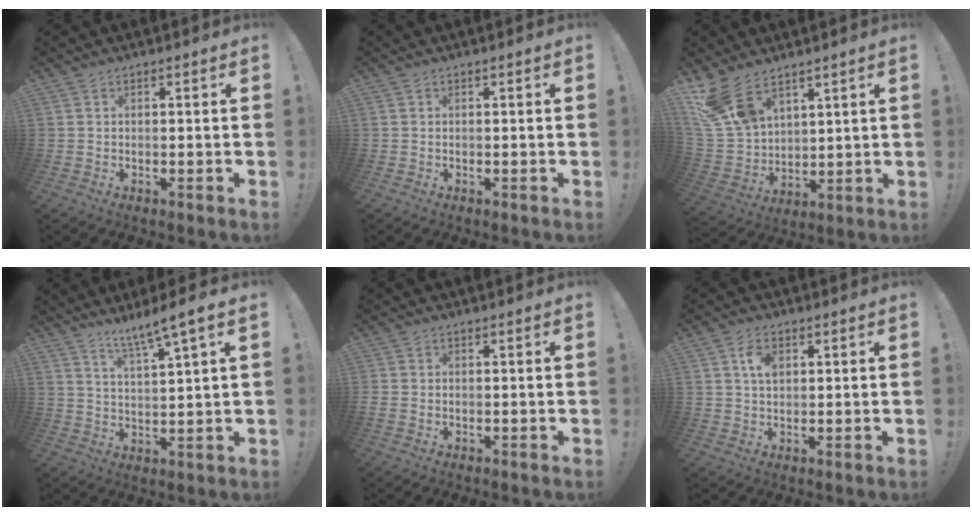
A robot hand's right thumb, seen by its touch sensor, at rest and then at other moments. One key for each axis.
{"total": 0.0}
{"total": 14.4, "fx": 9.8, "fy": 7.9, "fz": 7.0, "tx": -0.151, "ty": -0.055, "tz": 0.193}
{"total": 7.2, "fx": 5.8, "fy": -0.8, "fz": 4.2, "tx": -0.073, "ty": -0.039, "tz": 0.093}
{"total": 0.7, "fx": 0.2, "fy": 0.5, "fz": 0.5, "tx": -0.001, "ty": -0.001, "tz": 0.003}
{"total": 4.6, "fx": 1.3, "fy": 2.9, "fz": 3.3, "tx": -0.045, "ty": -0.001, "tz": 0.020}